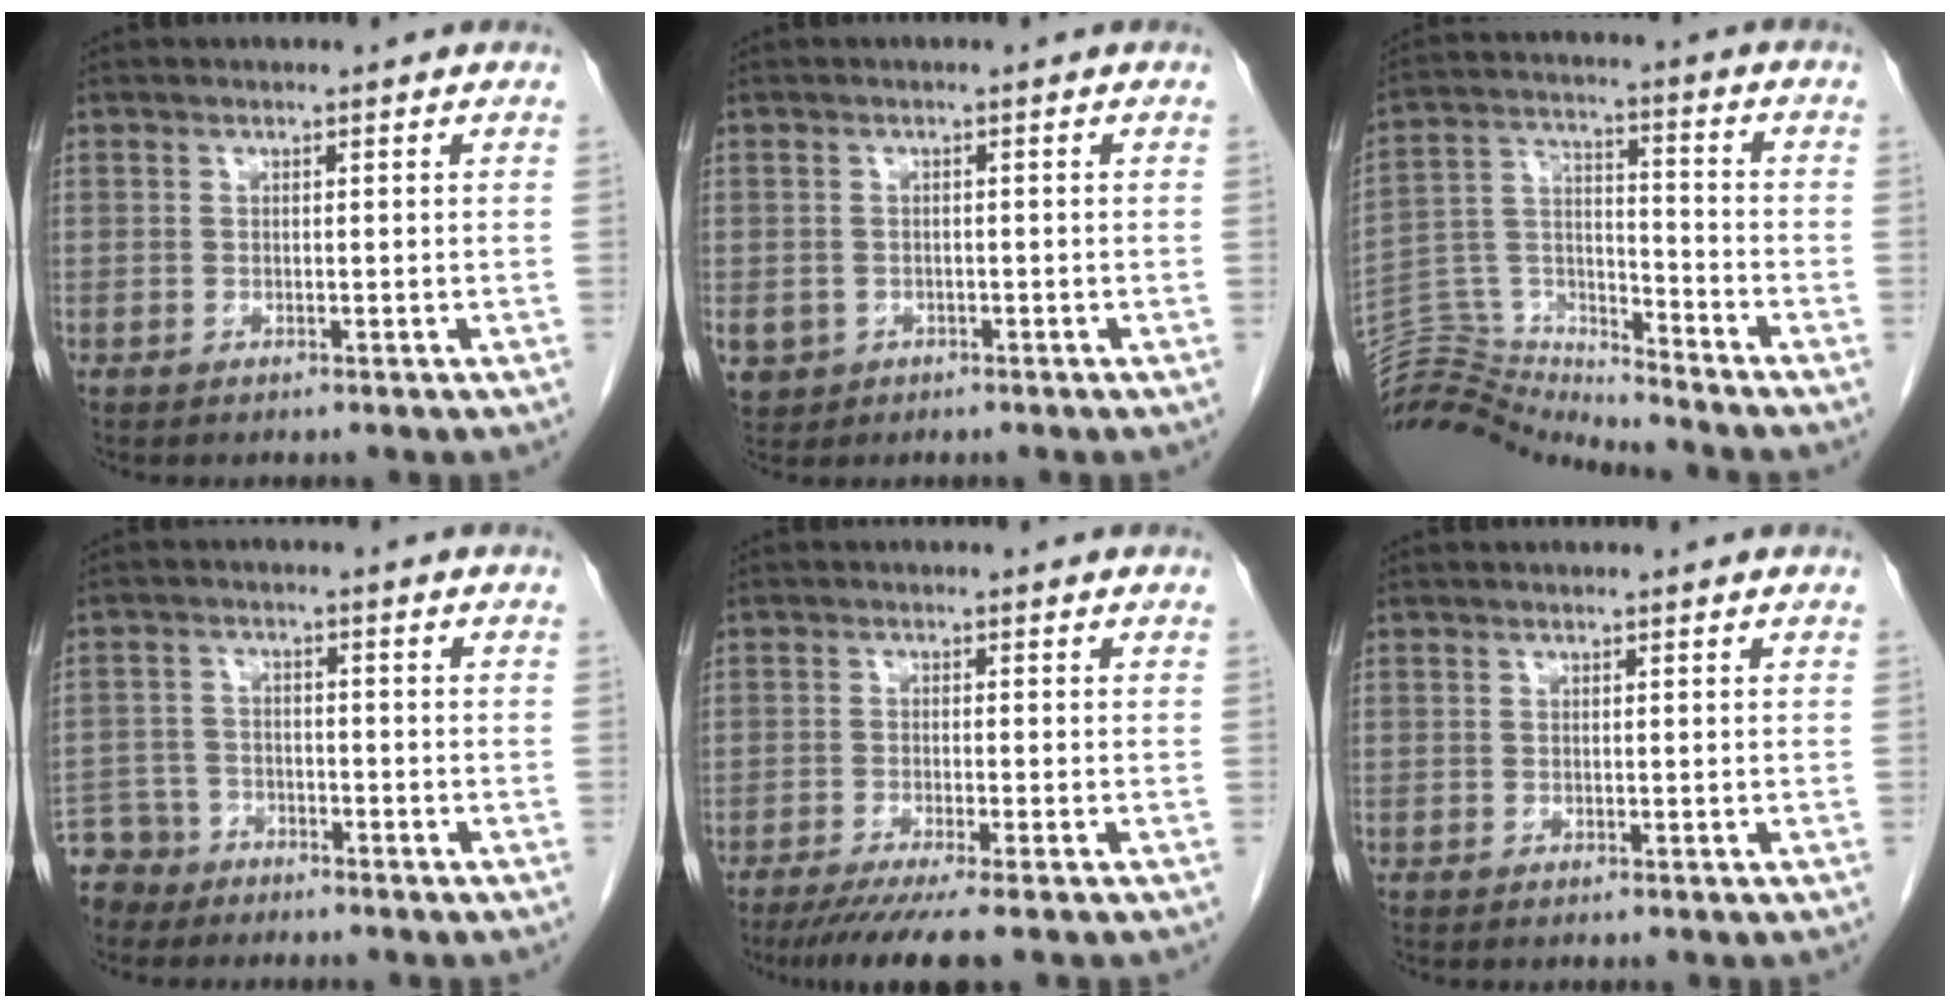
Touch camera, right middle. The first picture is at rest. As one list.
[{"total": 5.4, "force": [-2.2, 4.7, 1.3], "torque": [-0.034, 0.000, -0.030]}, {"total": 13.1, "force": [-13.0, -0.5, -0.7], "torque": [0.010, 0.052, -0.241]}, {"total": 6.5, "force": [-5.5, 3.4, -0.3], "torque": [0.002, -0.004, -0.106]}, {"total": 7.2, "force": [-5.7, -0.4, 4.4], "torque": [-0.062, -0.018, -0.090]}, {"total": 0.0}]